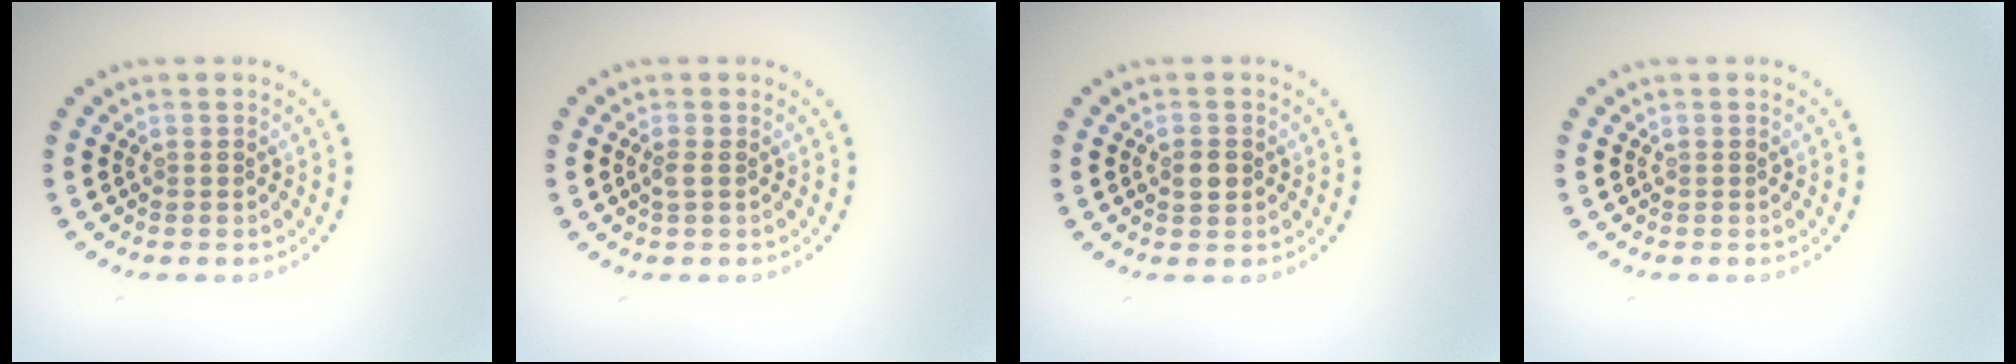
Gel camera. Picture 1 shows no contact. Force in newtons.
{"total": 0.7, "press": 0.6, "slide": 0.4}
{"total": 1.5, "press": 1.5, "slide": 0.3}
{"total": 0.0}